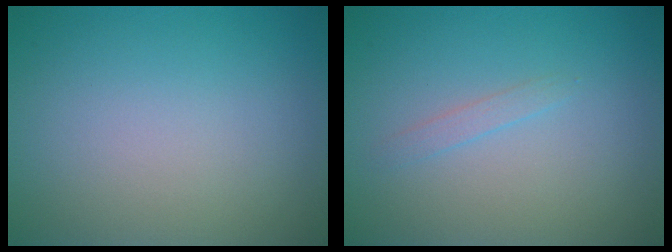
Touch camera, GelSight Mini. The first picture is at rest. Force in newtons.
{"total": 0.8, "press": 0.8, "slide": 0.1}